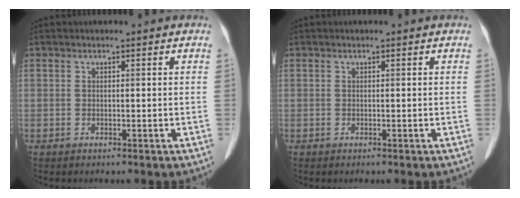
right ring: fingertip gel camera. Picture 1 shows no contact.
{"total": 0.0}